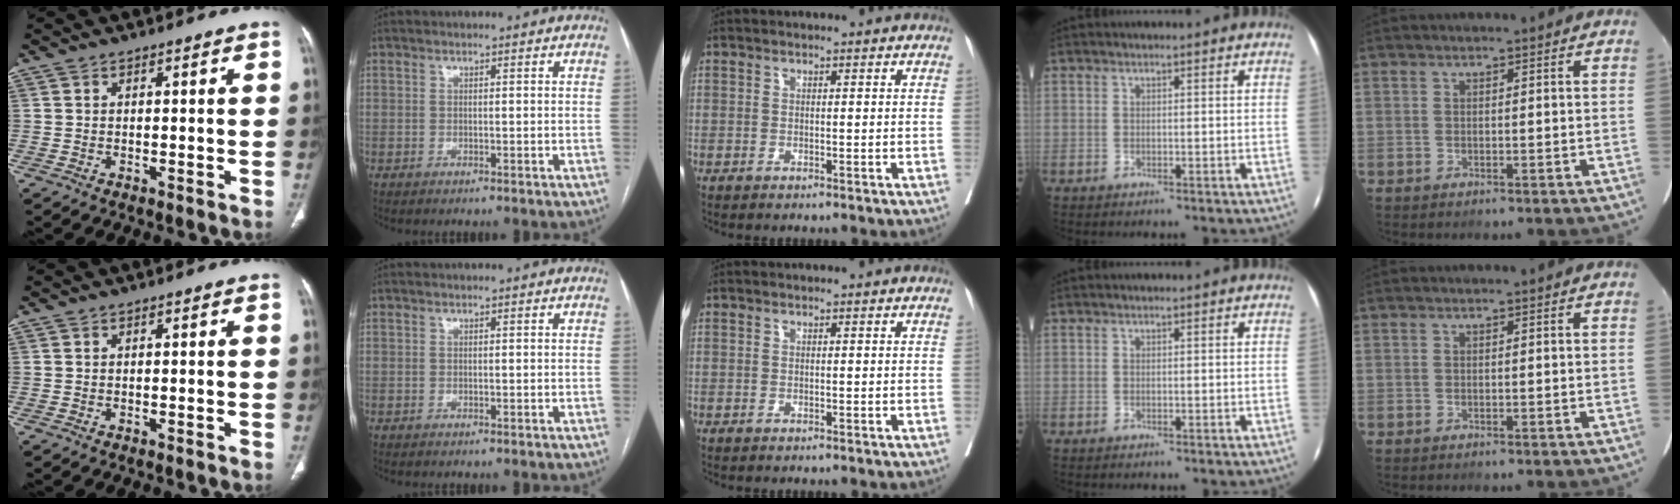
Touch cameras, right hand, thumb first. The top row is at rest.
{}